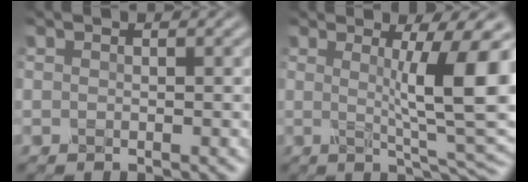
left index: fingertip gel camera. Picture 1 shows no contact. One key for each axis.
{"total": 8.2, "fx": 1.4, "fy": 1.2, "fz": 8.0, "tx": -0.104, "ty": -0.007, "tz": 0.023}